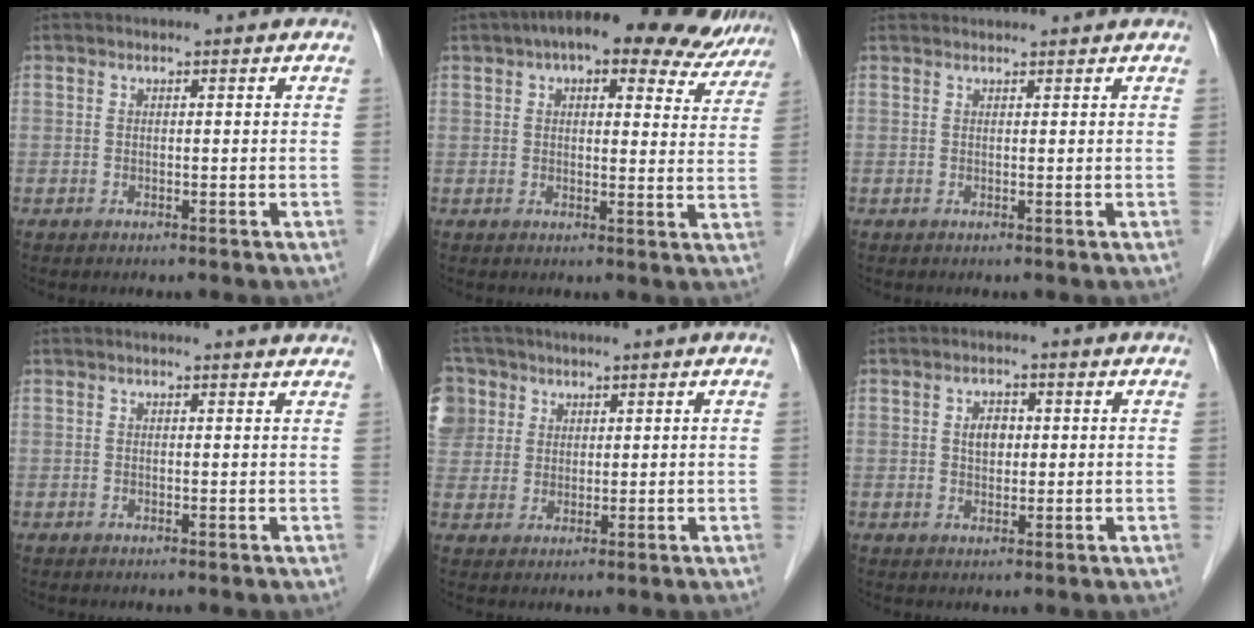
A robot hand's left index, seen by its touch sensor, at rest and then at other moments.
{"total": 16.1, "force": [12.5, 5.8, 8.3], "torque": [-0.098, 0.035, 0.147]}
{"total": 2.8, "force": [2.8, 0.3, 0.1], "torque": [-0.007, 0.024, 0.041]}
{"total": 6.8, "force": [6.7, 0.1, 1.1], "torque": [-0.009, -0.007, 0.054]}
{"total": 12.6, "force": [5.8, 10.5, 3.9], "torque": [-0.145, 0.043, 0.131]}
{"total": 3.0, "force": [0.5, 2.1, 2.1], "torque": [-0.037, 0.005, 0.011]}